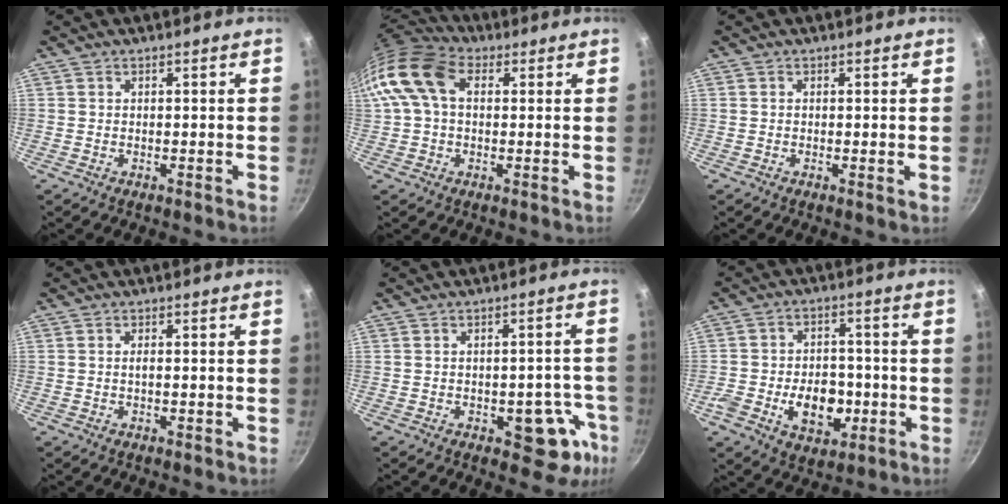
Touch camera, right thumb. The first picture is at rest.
{"total": 13.5, "force": [2.5, 9.2, 9.6], "torque": [-0.180, 0.027, 0.027]}
{"total": 0.5, "force": [0.0, 0.1, 0.5], "torque": [-0.009, -0.002, -0.002]}
{"total": 1.1, "force": [-0.1, 0.4, 1.0], "torque": [-0.019, 0.001, -0.003]}
{"total": 10.1, "force": [-3.9, 5.7, 7.3], "torque": [-0.020, 0.029, -0.044]}
{"total": 11.8, "force": [-3.3, 8.0, 8.0], "torque": [-0.103, 0.022, -0.049]}